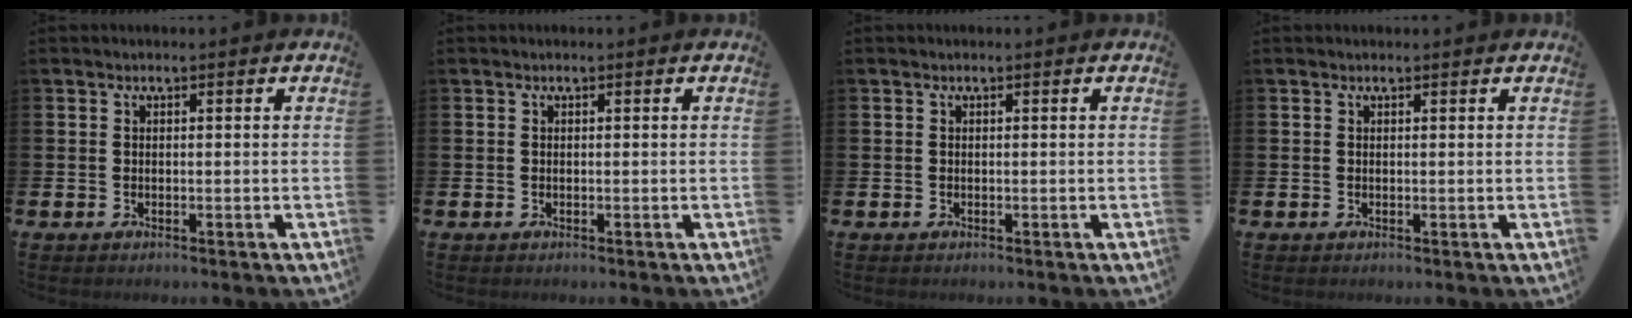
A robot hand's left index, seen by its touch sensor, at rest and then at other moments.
{"total": 0.0}
{"total": 0.0}
{"total": 0.0}